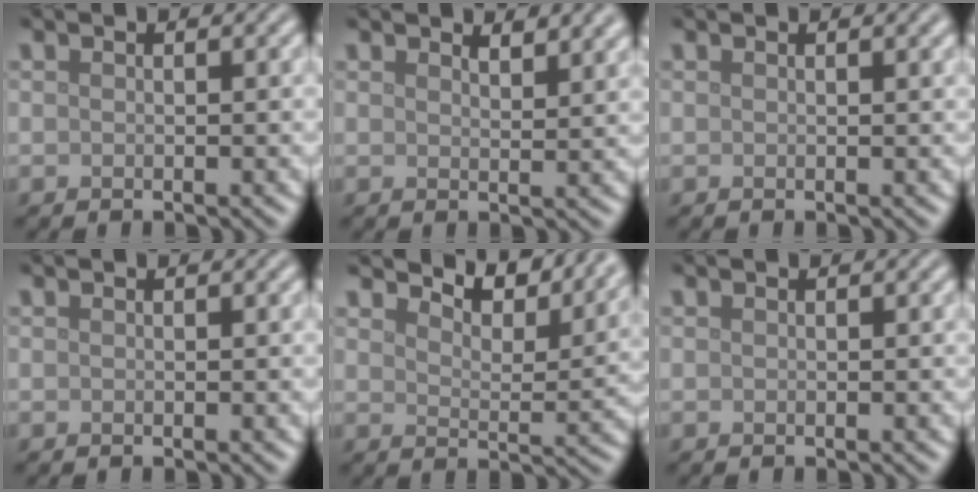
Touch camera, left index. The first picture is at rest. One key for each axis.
{"total": 2.4, "fx": 2.0, "fy": 0.6, "fz": 1.1, "tx": -0.011, "ty": 0.000, "tz": 0.035}
{"total": 1.2, "fx": 0.7, "fy": 0.4, "fz": 0.9, "tx": -0.005, "ty": 0.006, "tz": 0.010}
{"total": 0.0}
{"total": 7.2, "fx": 6.7, "fy": 1.3, "fz": 2.3, "tx": -0.042, "ty": 0.002, "tz": 0.093}
{"total": 0.0}